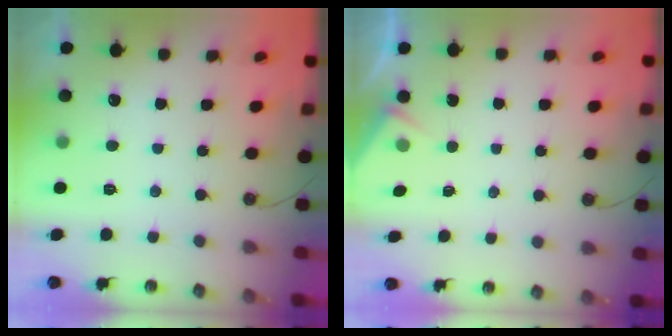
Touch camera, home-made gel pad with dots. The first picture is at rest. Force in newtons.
{"total": 2.9, "press": 2.9, "slide": 0.4}